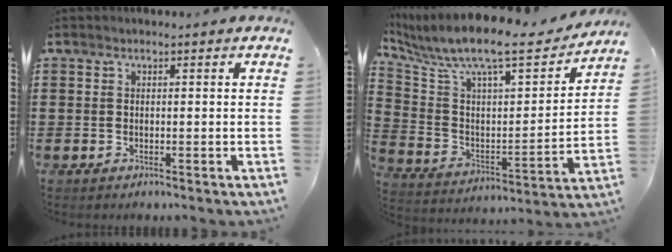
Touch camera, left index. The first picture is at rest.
{"total": 10.3, "force": [8.4, 1.7, 5.6], "torque": [-0.131, -0.068, 0.134]}